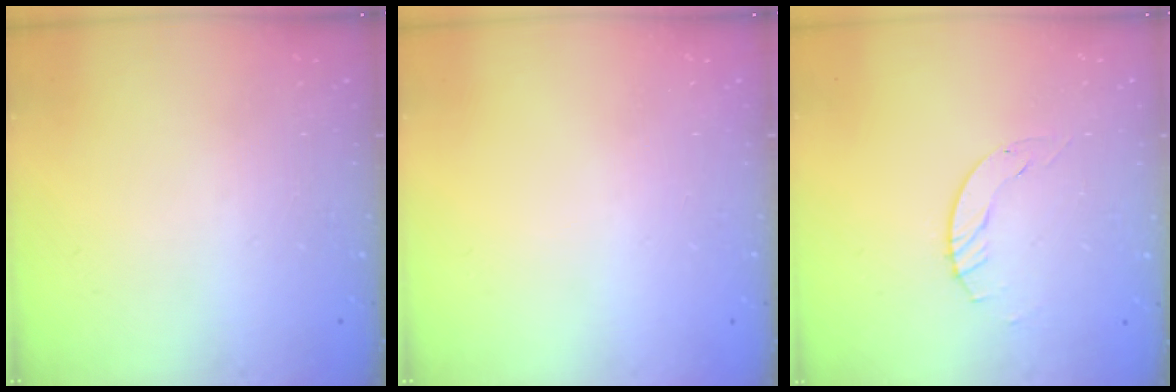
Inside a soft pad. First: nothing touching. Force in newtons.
{"total": 0.0}
{"total": 2.9, "press": 2.9, "slide": 0.4}